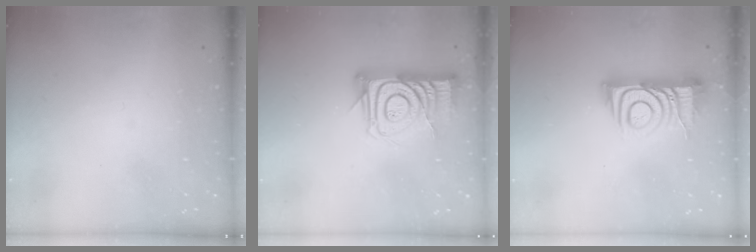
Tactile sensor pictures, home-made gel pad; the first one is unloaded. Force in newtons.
{"total": 14.6, "press": 14.6, "slide": 1.0}
{"total": 12.0, "press": 12.0, "slide": 1.1}